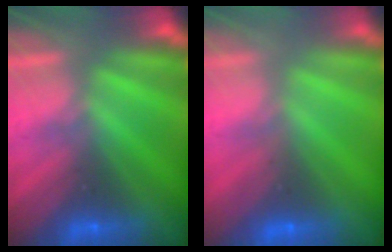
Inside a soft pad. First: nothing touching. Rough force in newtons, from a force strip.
{"total": 4.9}